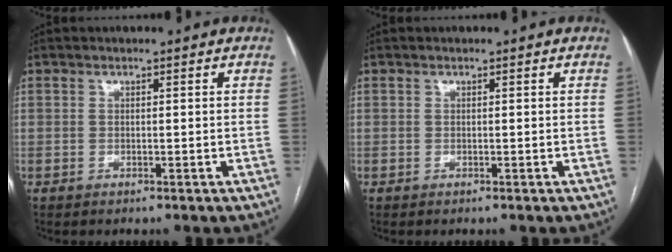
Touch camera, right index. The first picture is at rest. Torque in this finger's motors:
{"motor_torque": [0.00, 0.00, 0.00, -0.01]}